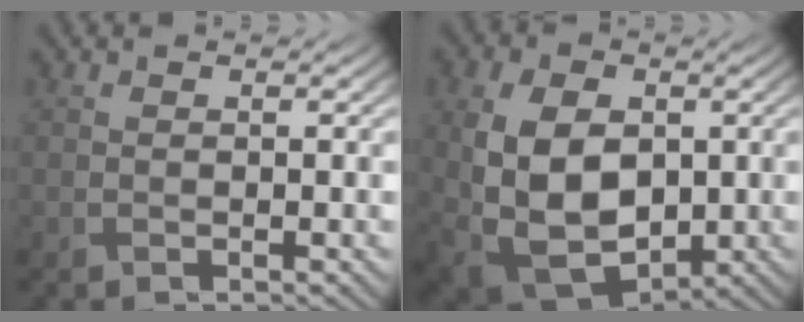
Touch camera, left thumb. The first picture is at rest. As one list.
[{"total": 14.0, "force": [-0.2, 9.7, 10.1], "torque": [-0.224, -0.024, 0.006]}]